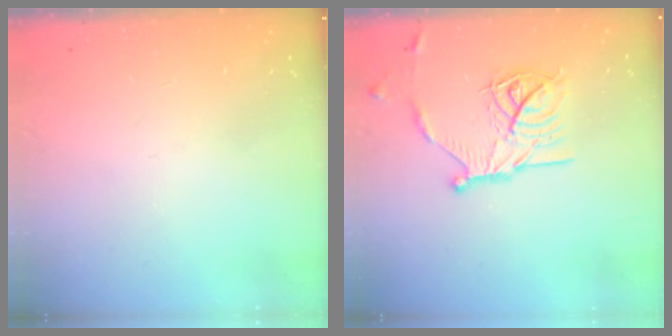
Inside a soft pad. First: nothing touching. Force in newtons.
{"total": 17.0, "press": 17.0, "slide": 1.0}